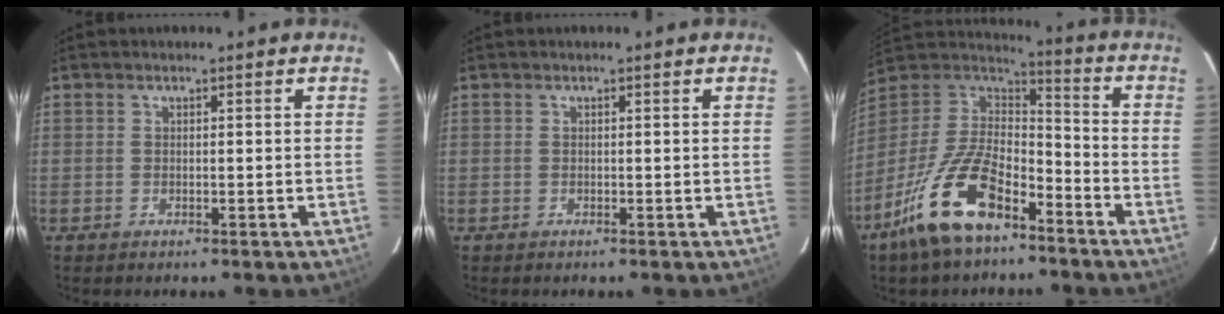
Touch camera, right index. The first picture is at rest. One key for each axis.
{"total": 0.0}
{"total": 15.6, "fx": -9.7, "fy": 6.1, "fz": 10.5, "tx": -0.218, "ty": 0.007, "tz": -0.185}